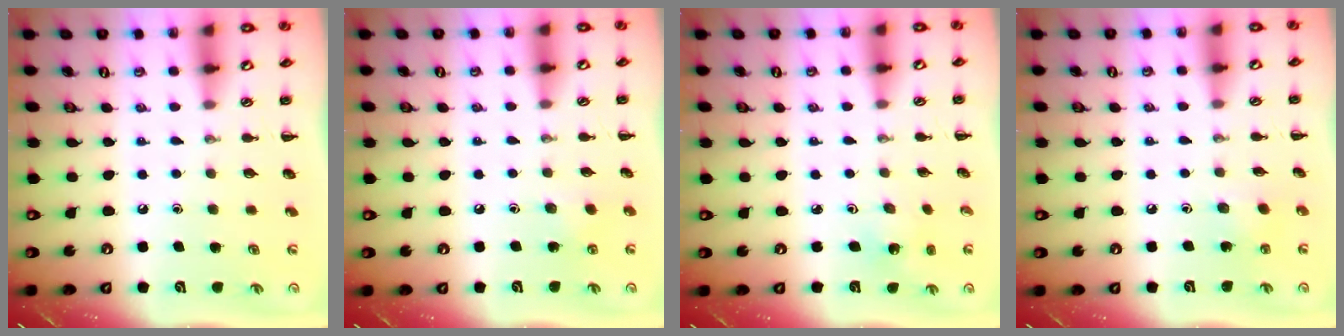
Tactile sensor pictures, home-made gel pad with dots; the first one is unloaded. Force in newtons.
{"total": 5.0, "press": 4.8, "slide": 1.4}
{"total": 2.1, "press": 1.9, "slide": 0.7}
{"total": 2.5, "press": 2.4, "slide": 0.7}